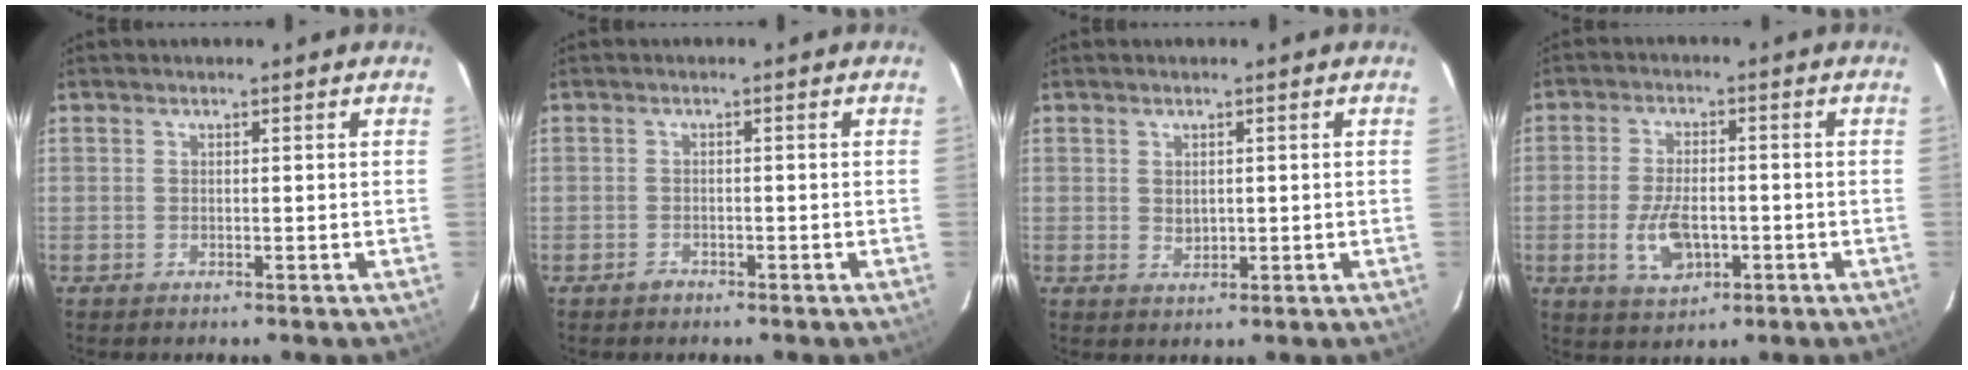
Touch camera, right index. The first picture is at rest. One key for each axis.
{"total": 1.3, "fx": -1.0, "fy": 0.8, "fz": 0.2, "tx": -0.002, "ty": 0.001, "tz": -0.017}
{"total": 1.9, "fx": 0.3, "fy": 1.5, "fz": 1.1, "tx": -0.016, "ty": -0.001, "tz": 0.008}
{"total": 7.9, "fx": -2.3, "fy": 4.3, "fz": 6.2, "tx": -0.127, "ty": -0.006, "tz": -0.034}